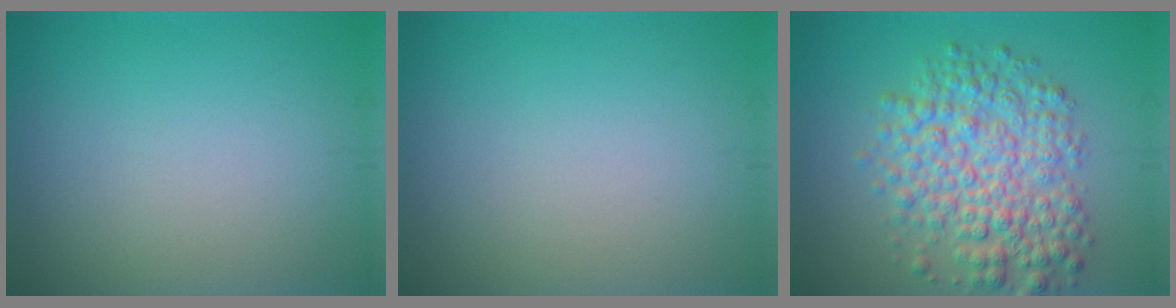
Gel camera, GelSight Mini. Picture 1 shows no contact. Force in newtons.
{"total": 0.0}
{"total": 6.9, "press": 6.9, "slide": 0.1}